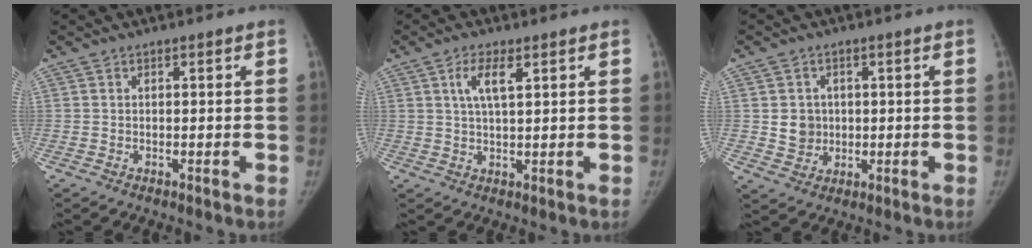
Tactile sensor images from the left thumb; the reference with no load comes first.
{"total": 4.7, "force": [2.1, 1.5, 3.9], "torque": [-0.076, -0.004, 0.041]}
{"total": 4.8, "force": [0.4, 4.4, 1.8], "torque": [-0.008, 0.000, 0.013]}